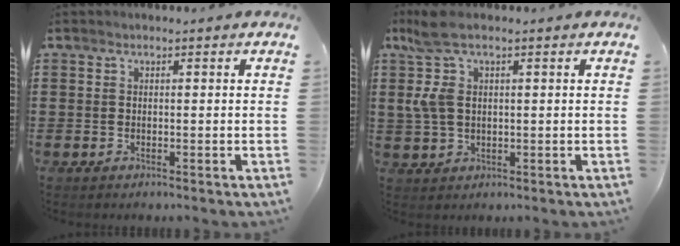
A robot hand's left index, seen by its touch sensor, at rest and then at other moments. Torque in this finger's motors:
{"motor_torque": [2.14, 0.00, 0.34, 0.19]}